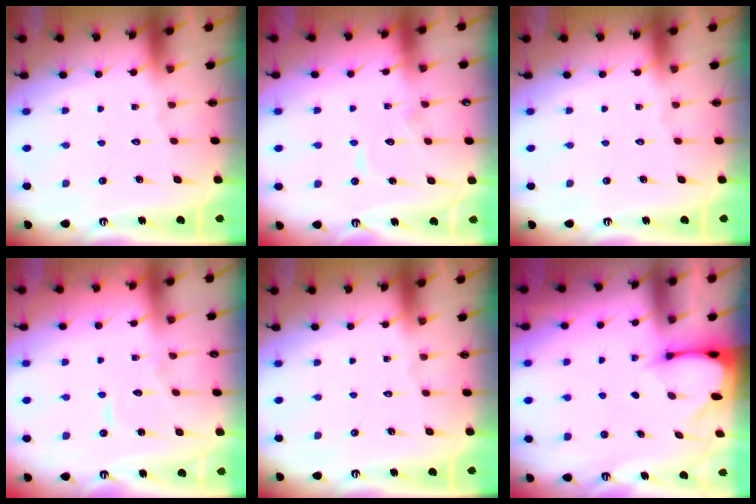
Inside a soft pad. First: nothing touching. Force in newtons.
{"total": 6.5, "press": 6.4, "slide": 0.6}
{"total": 0.0}
{"total": 6.4, "press": 6.4, "slide": 0.5}
{"total": 0.0}
{"total": 2.3, "press": 2.3, "slide": 0.3}